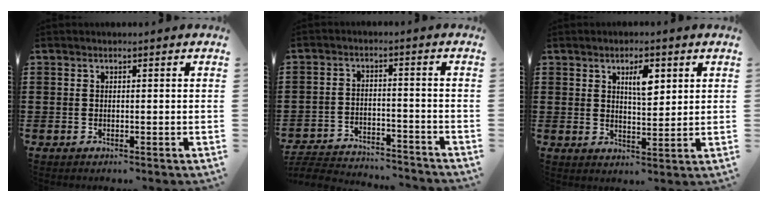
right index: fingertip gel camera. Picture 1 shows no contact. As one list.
[{"total": 4.1, "force": [-4.1, 0.4, 0.6], "torque": [-0.022, 0.000, -0.087]}, {"total": 4.5, "force": [2.0, 1.6, 3.7], "torque": [-0.055, -0.002, 0.028]}]